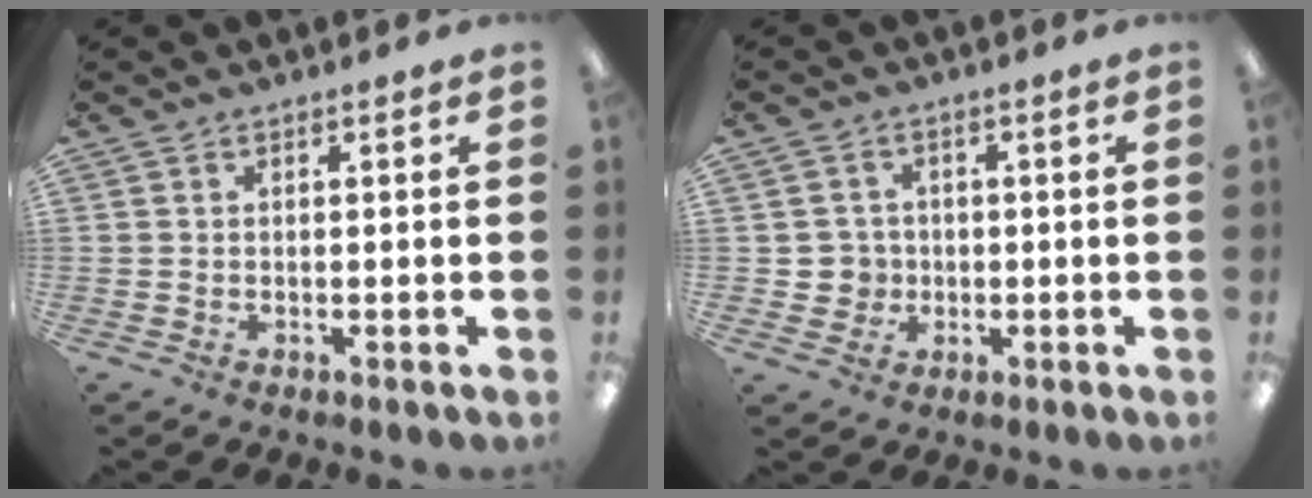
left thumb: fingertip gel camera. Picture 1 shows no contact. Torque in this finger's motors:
{"motor_torque": [-0.30, 0.31, -0.27, 0.35, 0.00]}